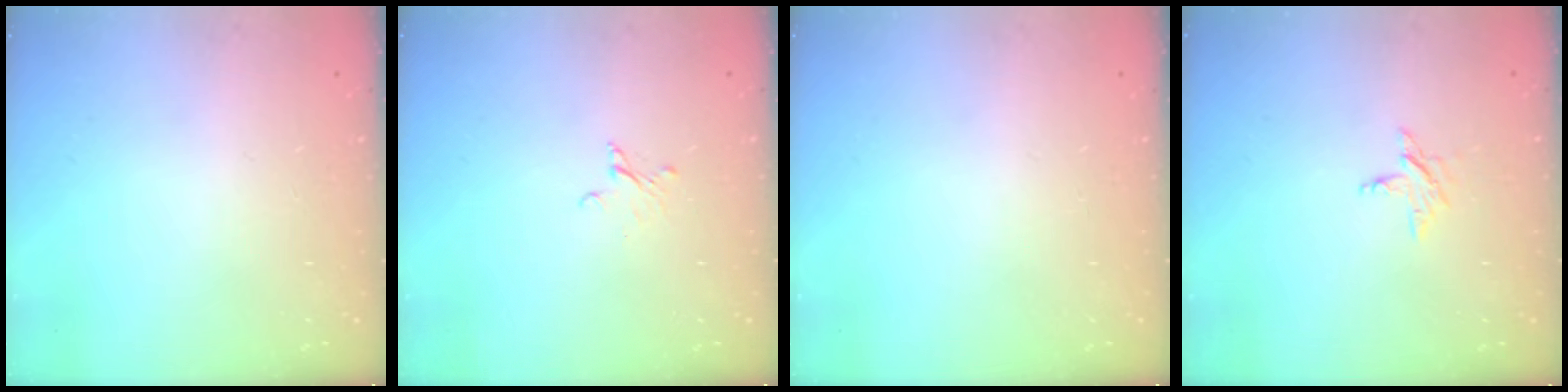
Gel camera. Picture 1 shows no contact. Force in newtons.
{"total": 2.0, "press": 2.0, "slide": 0.1}
{"total": 0.0}
{"total": 3.5, "press": 3.5, "slide": 0.3}